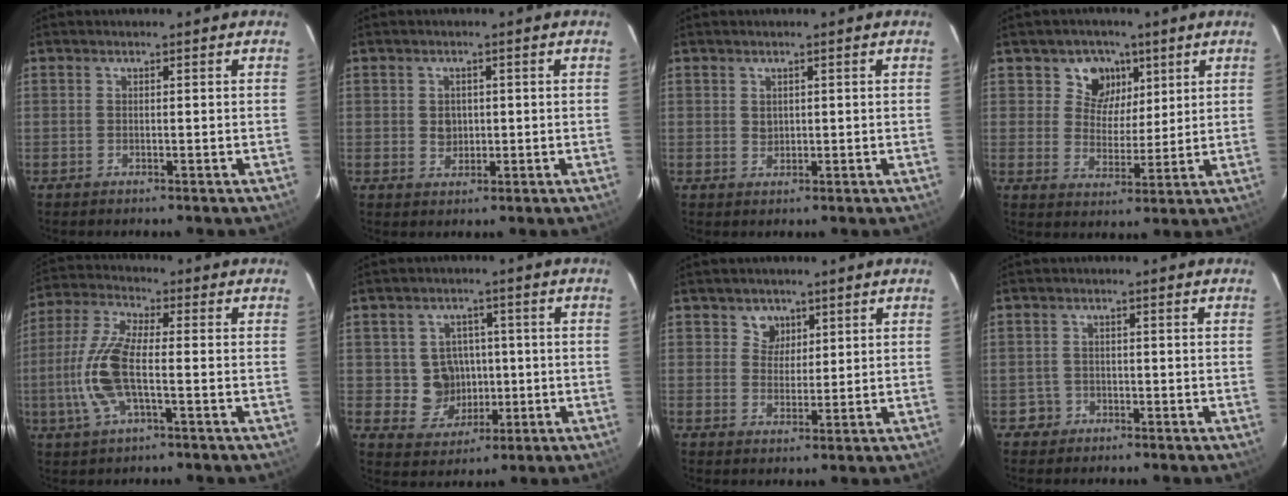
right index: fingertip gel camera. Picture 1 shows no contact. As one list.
[{"total": 2.9, "force": [0.1, 2.6, 1.2], "torque": [-0.019, 0.004, 0.004]}, {"total": 1.4, "force": [0.6, 1.2, 0.4], "torque": [-0.005, 0.004, 0.012]}, {"total": 7.3, "force": [3.6, 6.2, 1.8], "torque": [-0.024, -0.001, 0.059]}, {"total": 11.9, "force": [-2.4, 3.7, 11.0], "torque": [-0.247, 0.002, -0.052]}, {"total": 7.6, "force": [-0.3, 7.3, 1.9], "torque": [-0.053, 0.018, 0.013]}, {"total": 3.7, "force": [2.0, 3.2, 0.3], "torque": [0.006, 0.007, 0.034]}, {"total": 2.5, "force": [-1.1, 2.2, -0.1], "torque": [-0.002, 0.012, -0.017]}]